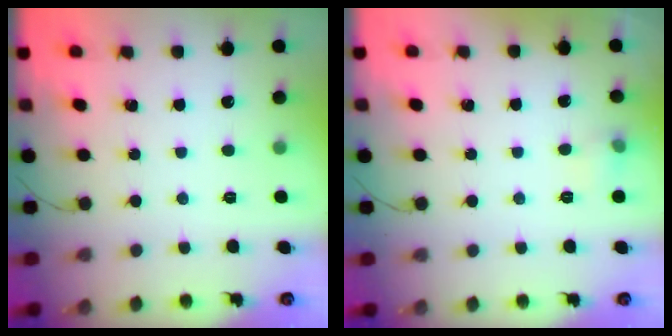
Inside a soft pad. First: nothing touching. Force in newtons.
{"total": 5.0, "press": 4.7, "slide": 1.4}